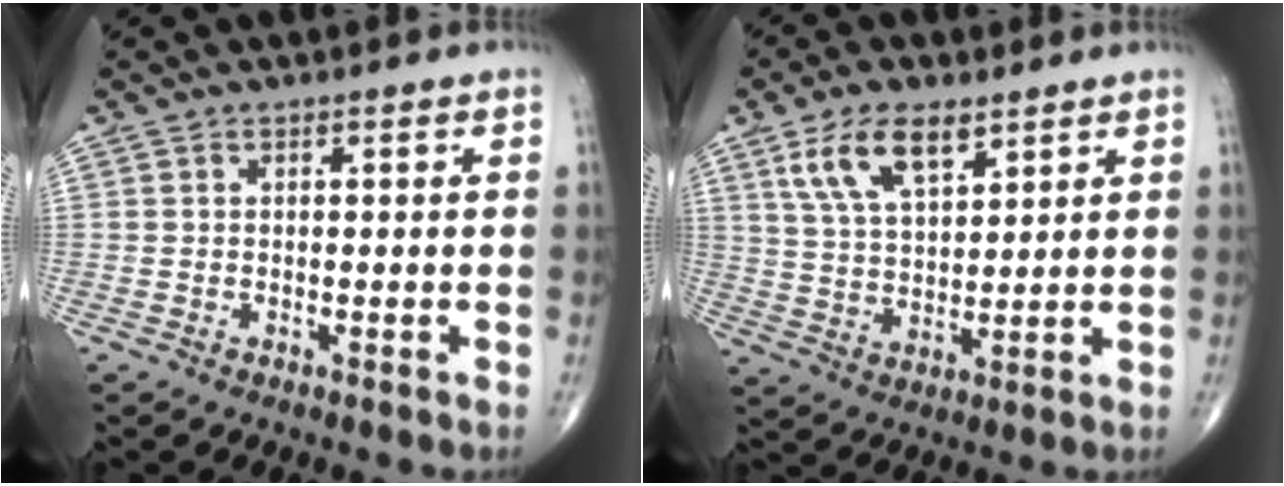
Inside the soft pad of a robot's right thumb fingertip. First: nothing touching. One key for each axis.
{"total": 10.5, "fx": 5.8, "fy": 4.9, "fz": 7.3, "tx": -0.125, "ty": -0.020, "tz": 0.117}